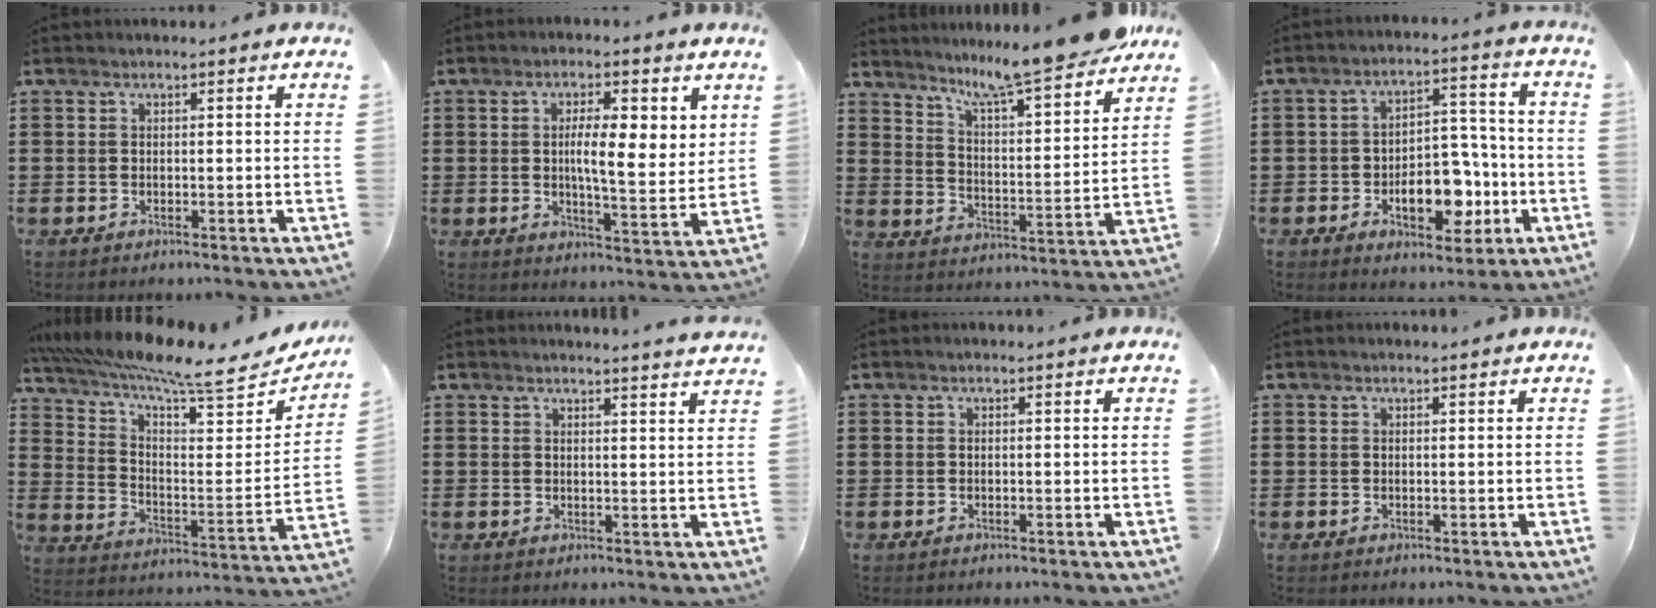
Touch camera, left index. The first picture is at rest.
{"total": 7.3, "force": [2.2, 2.1, 6.6], "torque": [-0.108, -0.009, 0.029]}
{"total": 9.1, "force": [8.4, -1.2, 3.3], "torque": [-0.087, -0.059, 0.137]}
{"total": 9.6, "force": [-3.3, 5.5, 7.2], "torque": [-0.113, 0.008, -0.057]}
{"total": 8.6, "force": [7.4, 0.5, 4.2], "torque": [-0.097, -0.068, 0.119]}
{"total": 2.4, "force": [2.3, -0.5, 0.1], "torque": [0.000, -0.013, 0.042]}
{"total": 0.0}
{"total": 0.0}